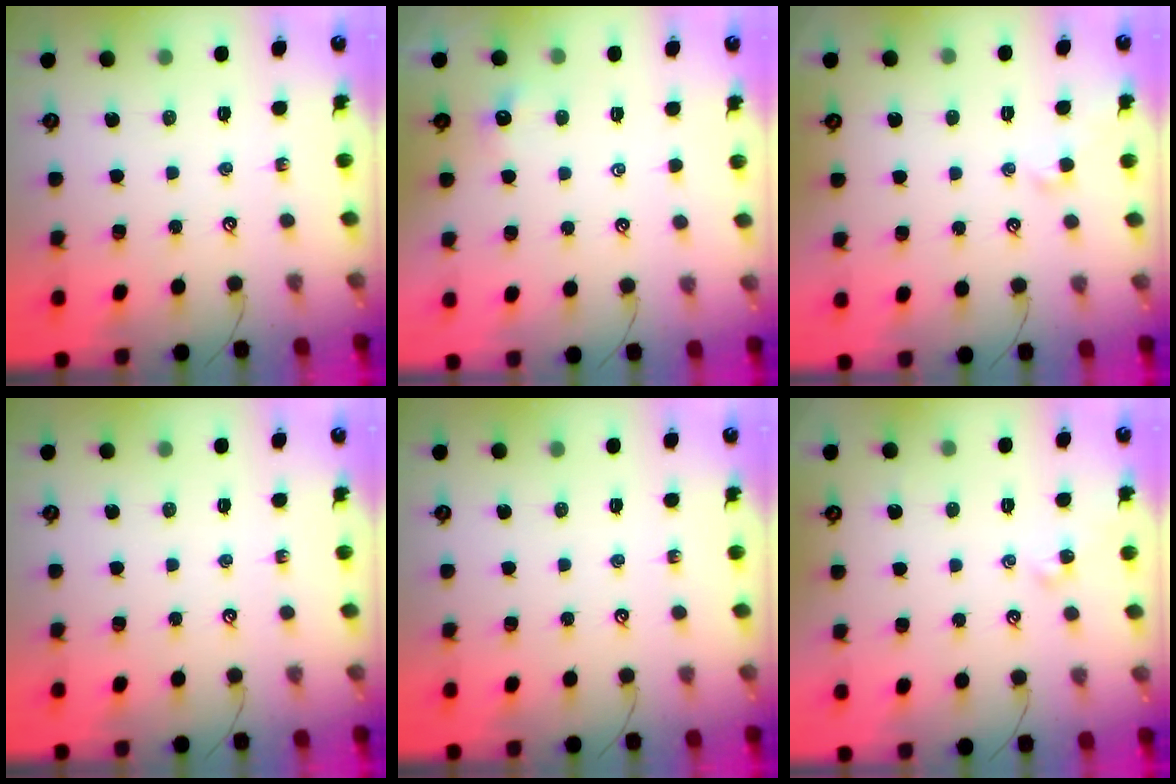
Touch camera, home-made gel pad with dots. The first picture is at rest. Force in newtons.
{"total": 1.2, "press": 1.1, "slide": 0.5}
{"total": 1.0, "press": 0.9, "slide": 0.4}
{"total": 0.0}
{"total": 0.0}
{"total": 2.1, "press": 2.0, "slide": 0.6}